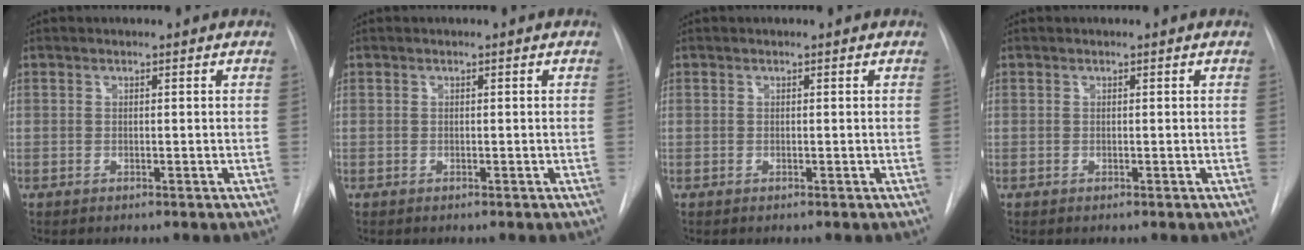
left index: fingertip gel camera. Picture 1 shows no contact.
{"total": 0.0}
{"total": 0.0}
{"total": 0.0}